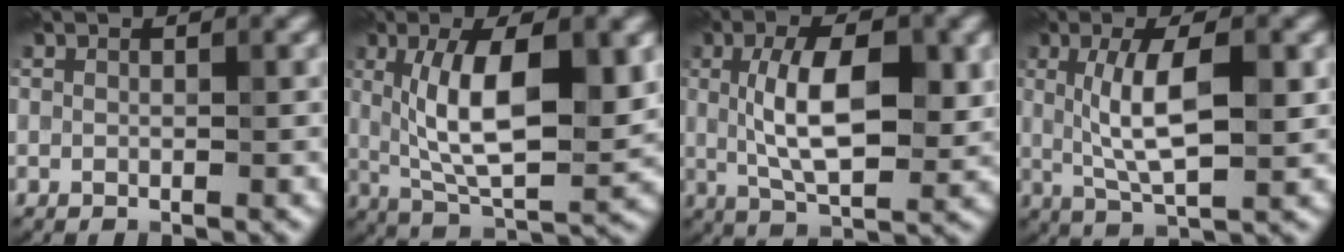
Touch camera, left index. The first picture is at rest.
{"total": 9.5, "force": [1.7, 3.2, 8.8], "torque": [-0.144, -0.006, 0.033]}
{"total": 7.8, "force": [0.9, 3.2, 7.0], "torque": [-0.125, -0.002, 0.014]}
{"total": 6.0, "force": [0.9, 1.8, 5.7], "torque": [-0.106, 0.000, 0.015]}